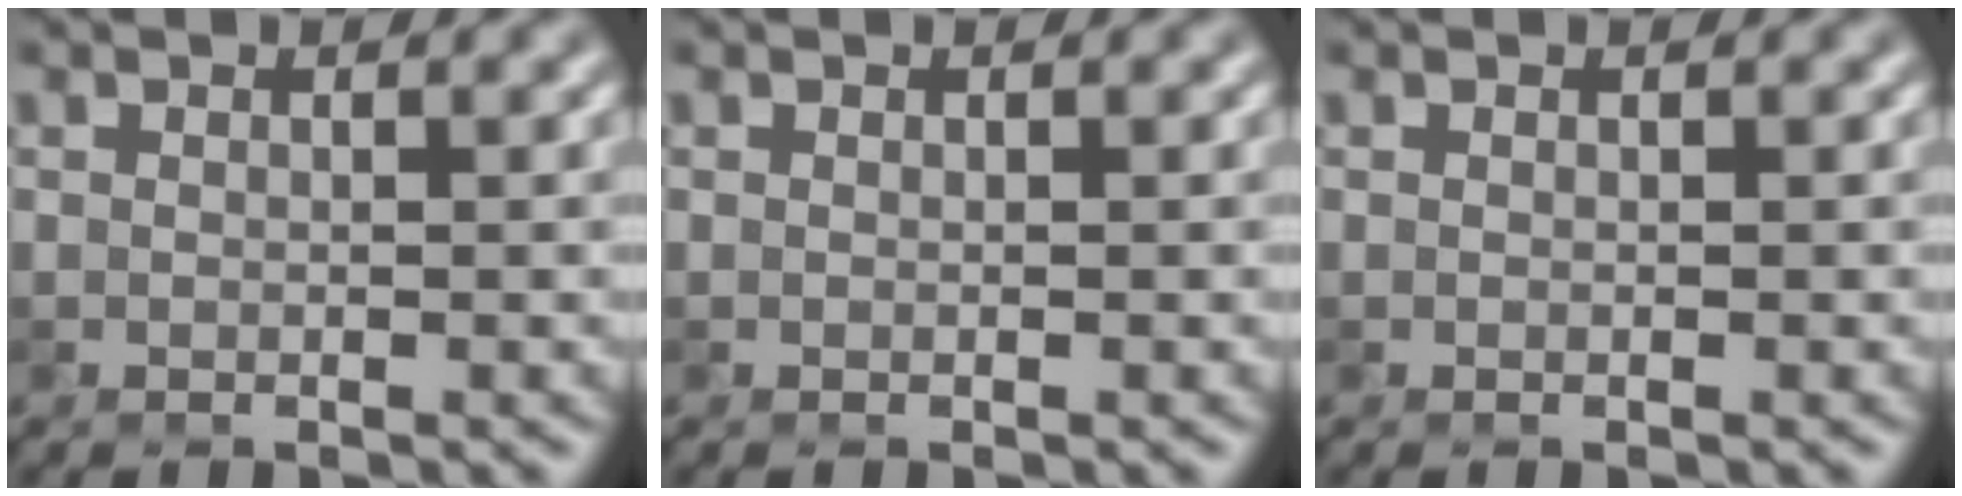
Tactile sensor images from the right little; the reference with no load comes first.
{"total": 0.0}
{"total": 0.0}